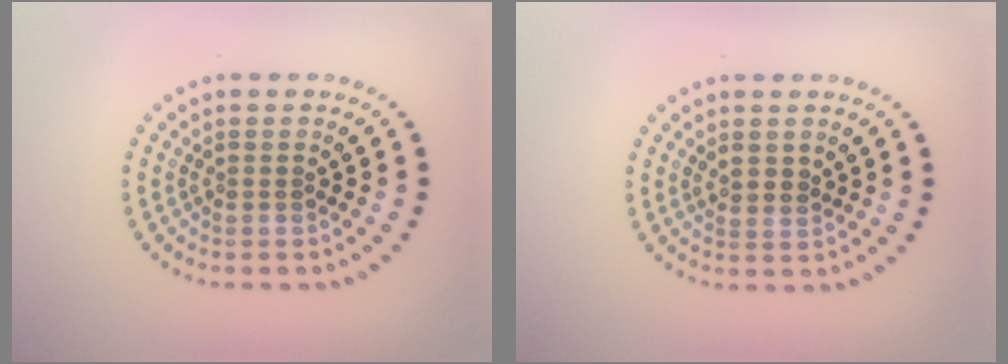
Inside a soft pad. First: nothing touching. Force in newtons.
{"total": 0.9, "press": 0.8, "slide": 0.5}